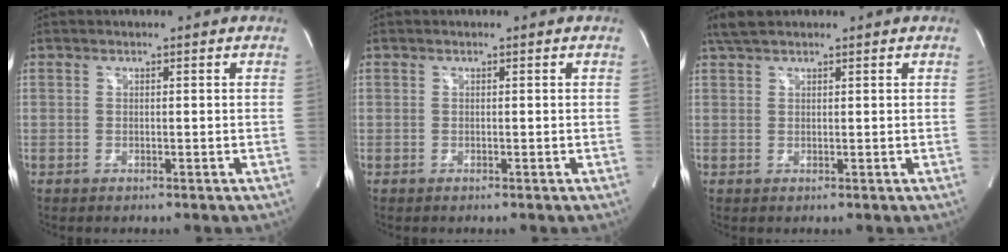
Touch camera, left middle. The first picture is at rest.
{"total": 0.0}
{"total": 3.1, "force": [2.6, 0.8, 1.5], "torque": [-0.039, 0.017, 0.052]}